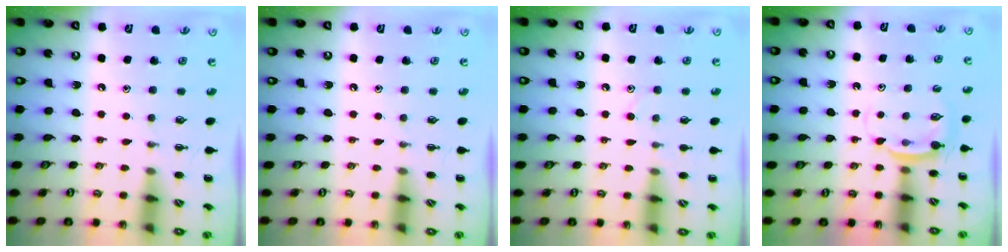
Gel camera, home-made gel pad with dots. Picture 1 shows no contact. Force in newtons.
{"total": 0.0}
{"total": 6.2, "press": 5.8, "slide": 2.2}
{"total": 4.6, "press": 4.6, "slide": 0.6}